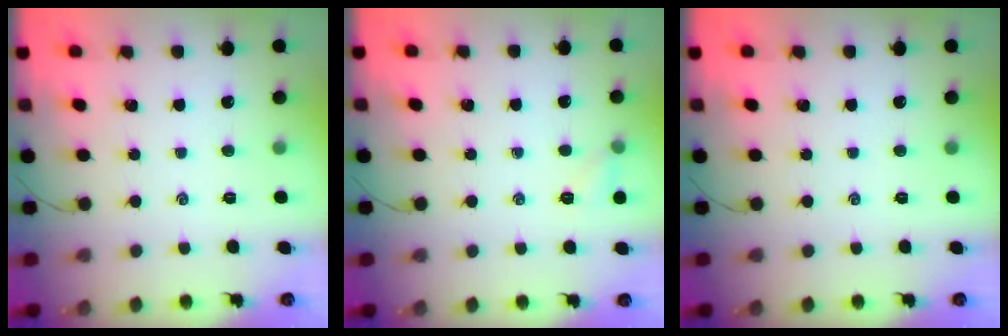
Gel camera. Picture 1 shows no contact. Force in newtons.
{"total": 5.1, "press": 5.0, "slide": 1.2}
{"total": 0.0}